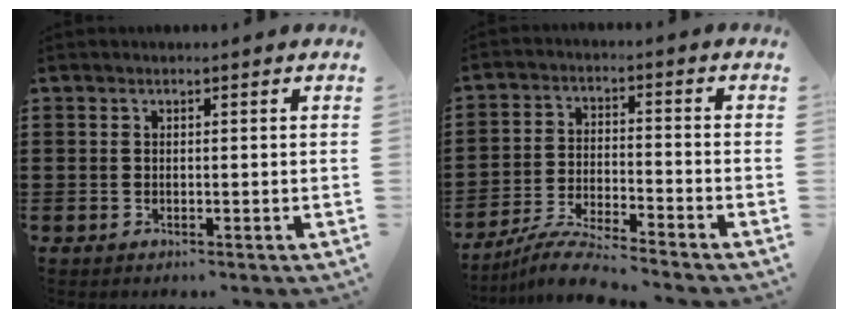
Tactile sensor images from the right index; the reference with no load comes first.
{"total": 6.1, "force": [-5.8, -0.2, 2.0], "torque": [-0.051, -0.009, -0.114]}